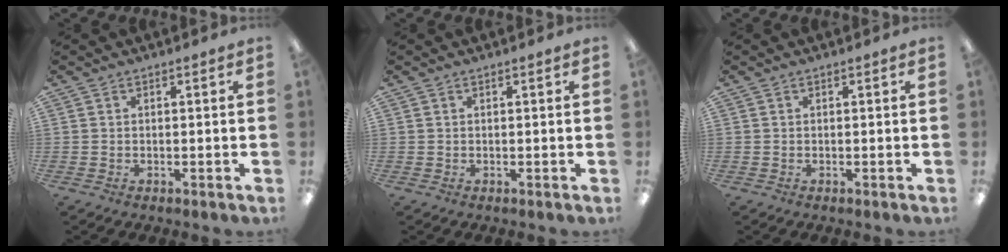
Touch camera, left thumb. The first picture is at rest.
{"total": 0.0}
{"total": 0.0}